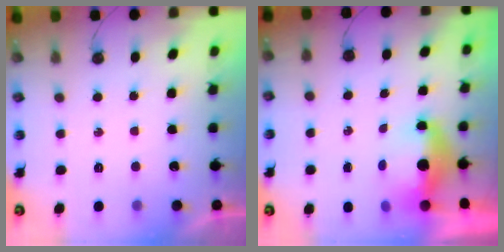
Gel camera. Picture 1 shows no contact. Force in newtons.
{"total": 6.5, "press": 6.3, "slide": 1.4}